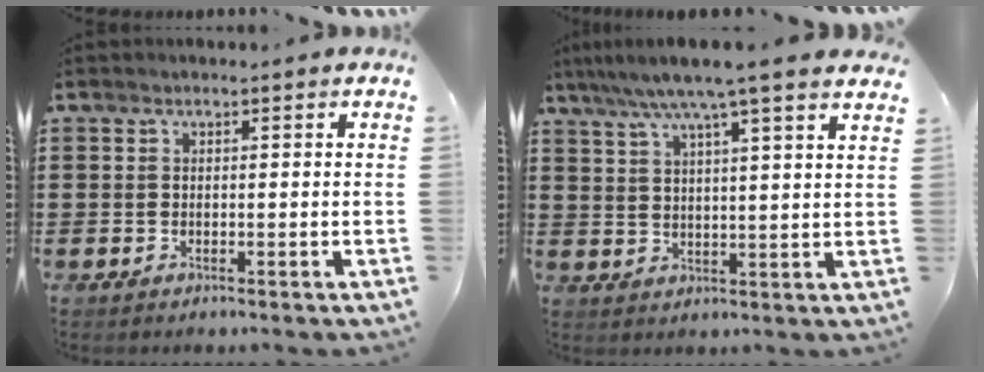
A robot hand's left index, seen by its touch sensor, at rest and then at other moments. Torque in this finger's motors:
{"motor_torque": [2.14, 0.00, 0.80, 0.09]}